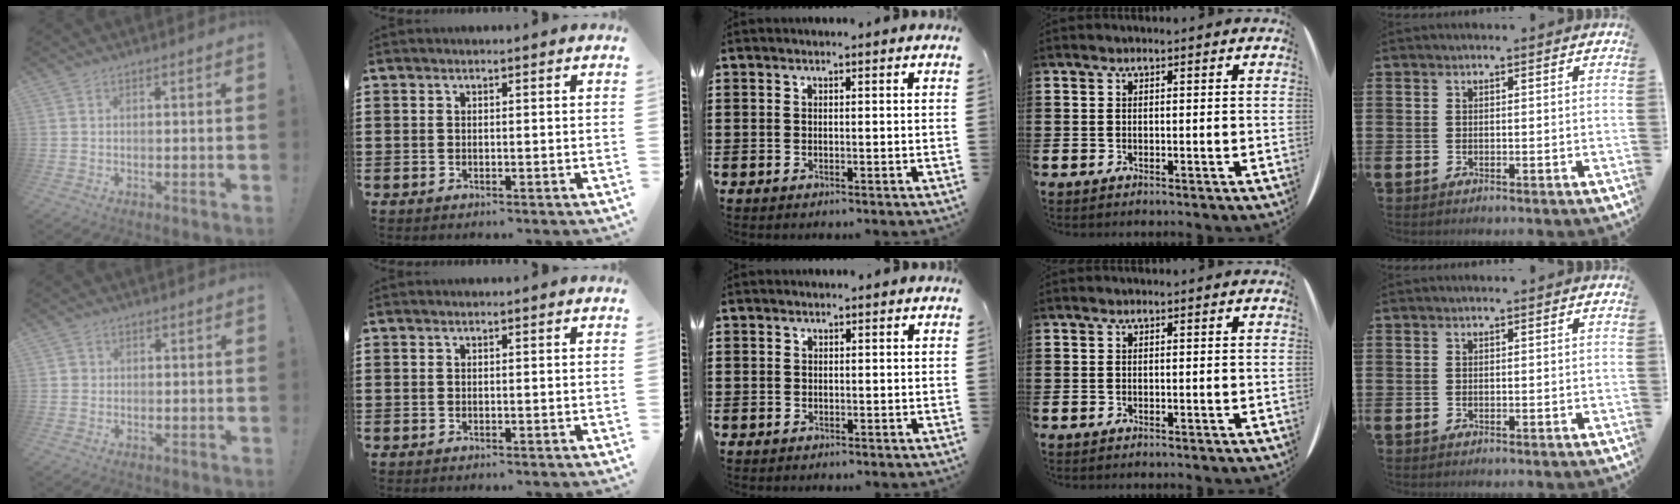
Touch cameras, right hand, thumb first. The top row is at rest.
{"thumb": {"total": 1.5, "force": [0.2, 1.4, 0.4], "torque": [-0.001, 0.002, 0.002]}, "middle": {"total": 0.6, "force": [-0.3, 0.6, 0.0], "torque": [-0.001, 0.005, -0.007]}}